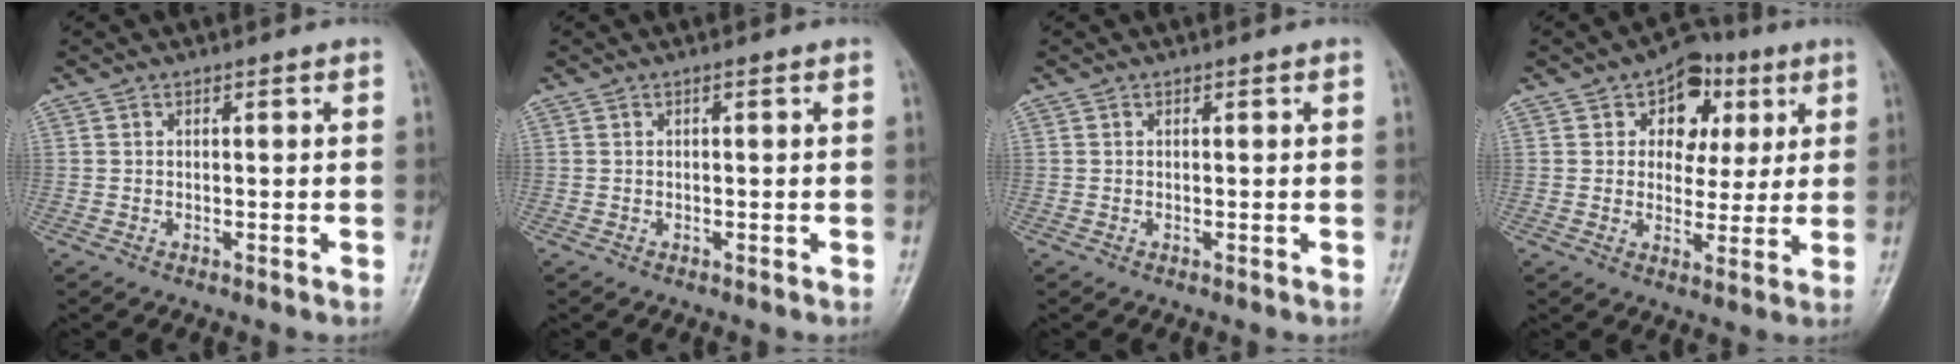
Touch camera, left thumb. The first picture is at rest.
{"total": 0.0}
{"total": 0.0}
{"total": 10.6, "force": [4.0, 8.0, 5.6], "torque": [-0.027, -0.006, 0.054]}